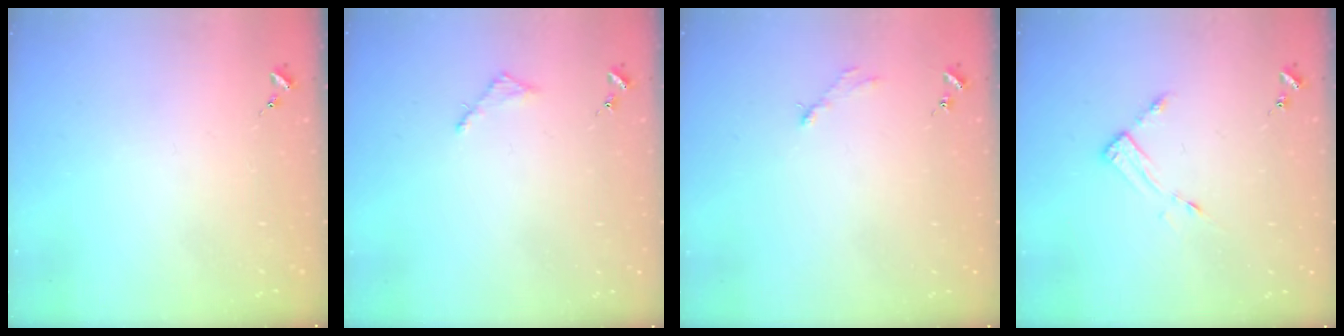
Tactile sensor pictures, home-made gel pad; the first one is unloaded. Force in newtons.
{"total": 2.8, "press": 2.7, "slide": 0.3}
{"total": 2.8, "press": 2.8, "slide": 0.4}
{"total": 3.5, "press": 3.5, "slide": 0.4}